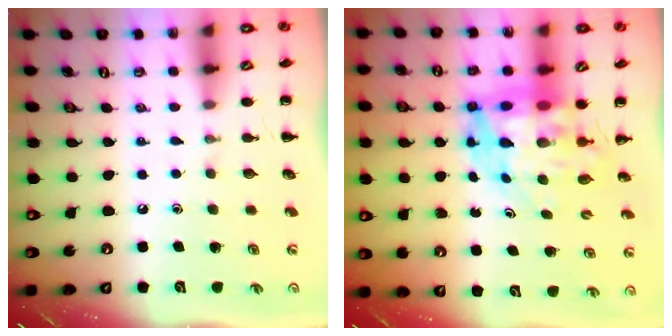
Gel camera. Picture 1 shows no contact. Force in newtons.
{"total": 10.0, "press": 9.6, "slide": 2.7}